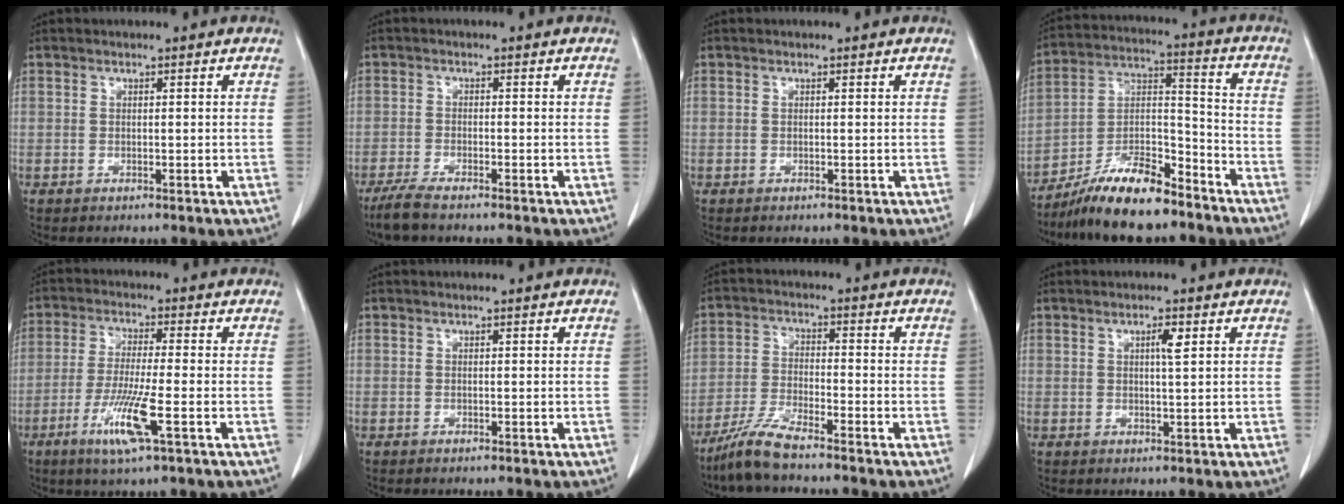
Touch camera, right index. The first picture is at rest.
{"total": 4.1, "force": [-3.3, 0.4, 2.3], "torque": [-0.049, -0.010, -0.060]}
{"total": 0.0}
{"total": 13.3, "force": [-10.8, 2.7, 7.2], "torque": [-0.135, 0.013, -0.193]}
{"total": 8.5, "force": [-3.5, -0.1, 7.8], "torque": [-0.154, -0.020, -0.066]}
{"total": 0.0}
{"total": 6.7, "force": [-5.6, 0.2, 3.6], "torque": [-0.083, -0.021, -0.115]}
{"total": 2.0, "force": [0.8, 0.1, 1.8], "torque": [-0.034, -0.001, 0.012]}